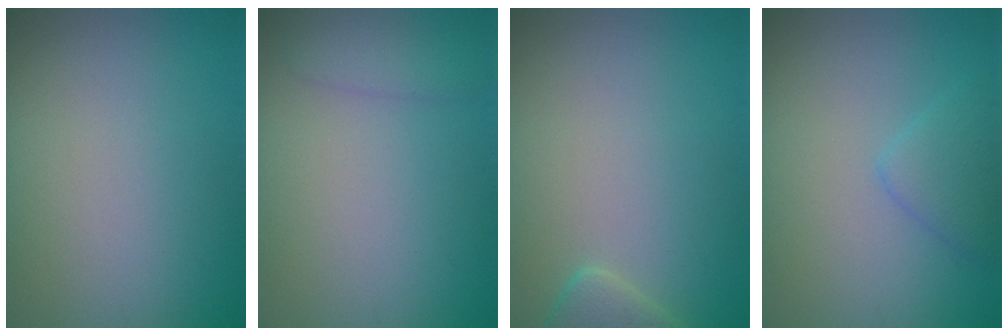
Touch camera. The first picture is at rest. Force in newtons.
{"total": 1.7, "press": 1.6, "slide": 0.2}
{"total": 2.4, "press": 2.4, "slide": 0.3}
{"total": 2.1, "press": 2.1, "slide": 0.2}